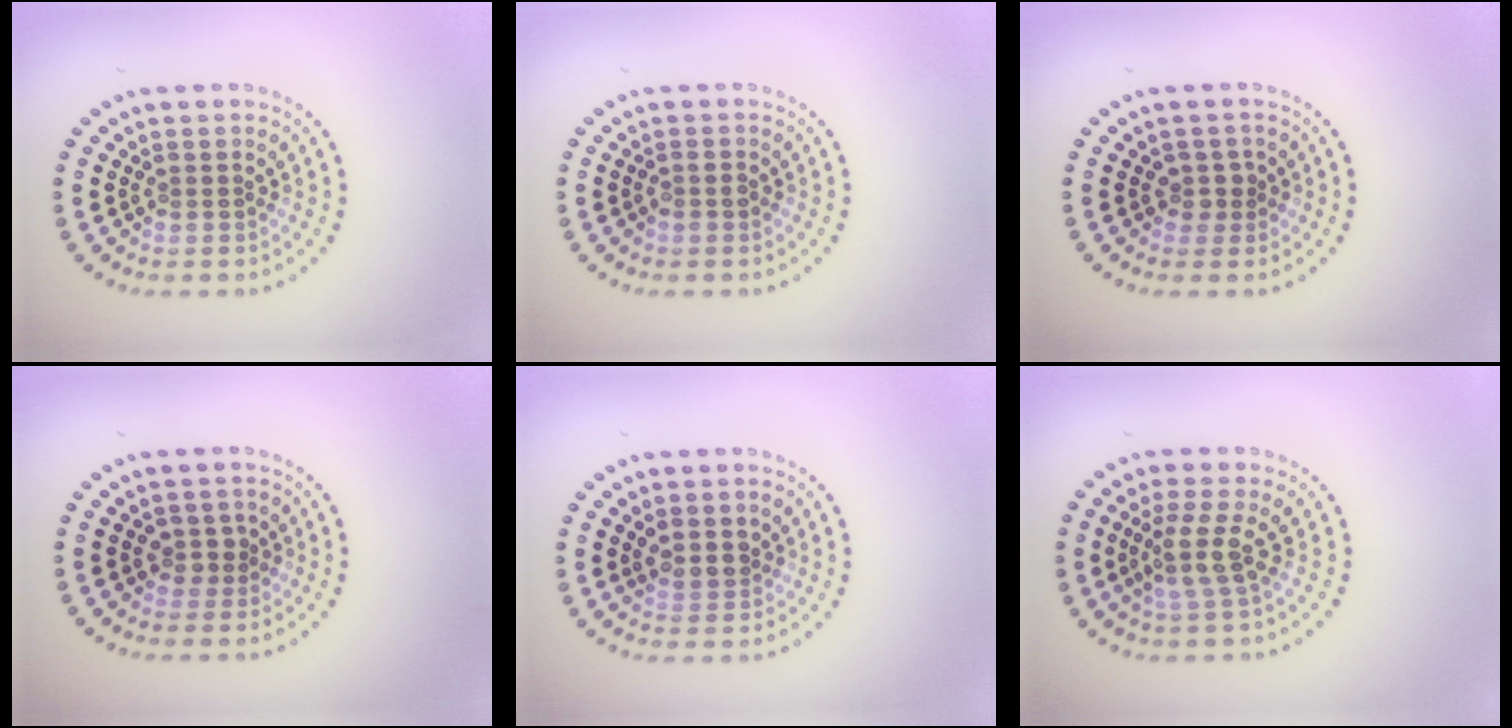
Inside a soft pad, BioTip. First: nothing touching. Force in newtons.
{"total": 0.9, "press": 0.9, "slide": 0.3}
{"total": 1.4, "press": 1.2, "slide": 0.7}
{"total": 1.4, "press": 1.2, "slide": 0.7}
{"total": 2.0, "press": 1.8, "slide": 0.9}
{"total": 3.0, "press": 2.3, "slide": 1.8}